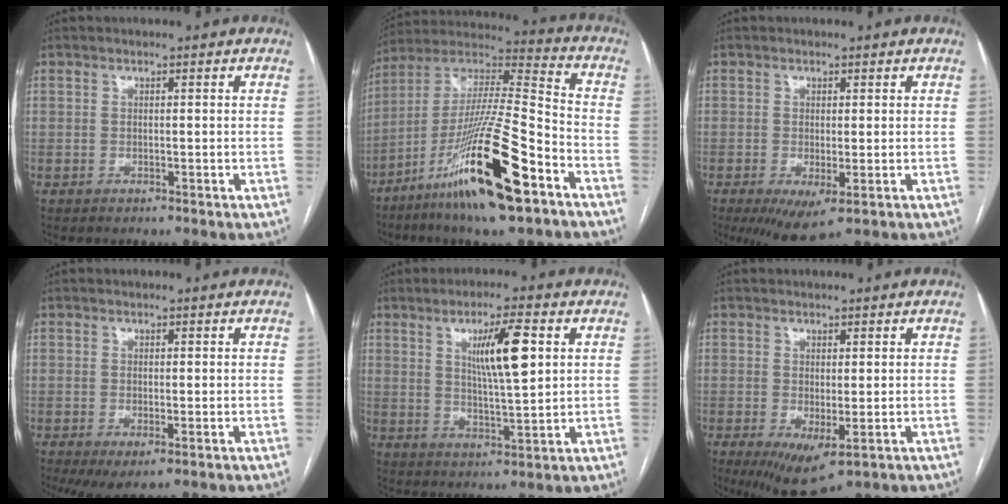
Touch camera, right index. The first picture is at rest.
{"total": 22.1, "force": [-11.2, 2.0, 19.0], "torque": [-0.365, -0.036, -0.198]}
{"total": 5.7, "force": [-2.3, 1.6, 4.9], "torque": [-0.079, -0.018, -0.028]}
{"total": 3.5, "force": [-1.2, 1.2, 3.1], "torque": [-0.049, -0.010, -0.013]}
{"total": 8.8, "force": [2.9, 0.9, 8.3], "torque": [-0.144, 0.000, 0.051]}
{"total": 7.0, "force": [-2.4, 2.4, 6.1], "torque": [-0.099, -0.022, -0.025]}